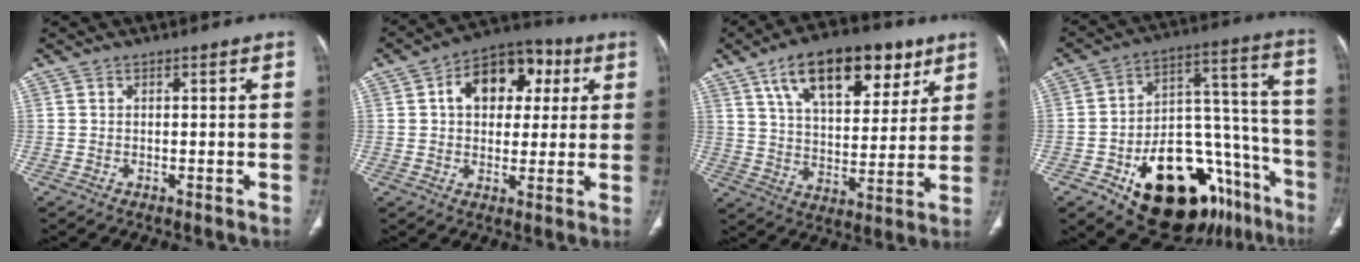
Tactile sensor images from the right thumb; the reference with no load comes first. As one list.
[{"total": 13.8, "force": [3.8, 9.4, 9.4], "torque": [-0.098, 0.016, 0.050]}, {"total": 21.2, "force": [11.4, 10.6, 14.4], "torque": [-0.190, -0.023, 0.190]}, {"total": 28.6, "force": [-14.4, 15.3, 19.4], "torque": [-0.204, 0.107, -0.203]}]